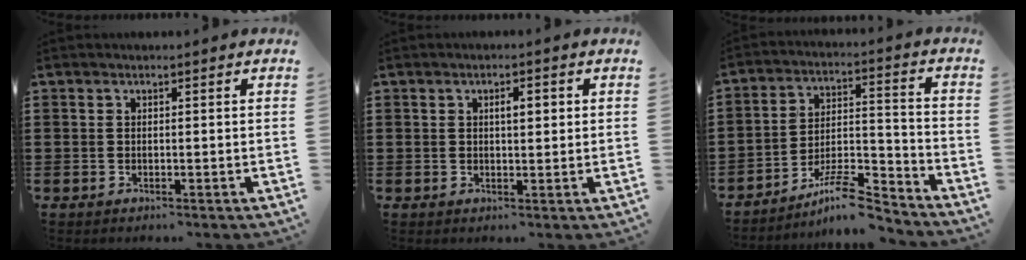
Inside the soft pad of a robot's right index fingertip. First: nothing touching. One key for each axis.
{"total": 2.4, "fx": 0.5, "fy": 0.8, "fz": 2.2, "tx": -0.035, "ty": 0.002, "tz": 0.003}
{"total": 10.5, "fx": -8.7, "fy": 2.3, "fz": 5.4, "tx": -0.084, "ty": 0.033, "tz": -0.162}